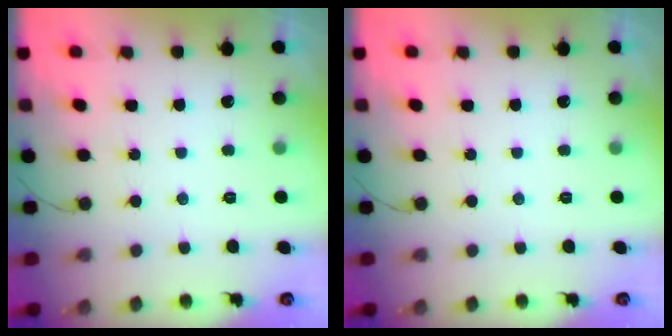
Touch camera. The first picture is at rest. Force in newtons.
{"total": 0.0}